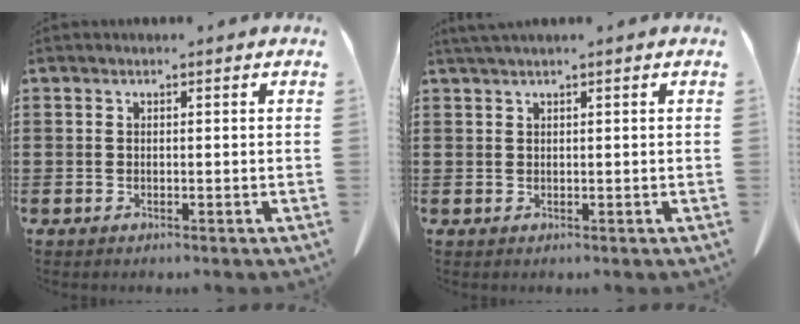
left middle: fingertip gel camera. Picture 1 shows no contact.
{"total": 1.0, "force": [0.8, -0.1, 0.6], "torque": [-0.012, 0.000, 0.016]}